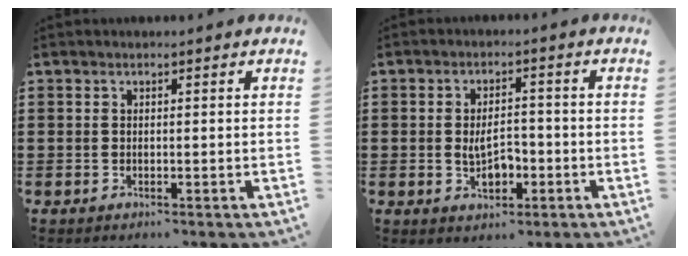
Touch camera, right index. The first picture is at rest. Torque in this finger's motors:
{"motor_torque": [2.14, 0.00, 0.28, 0.10]}